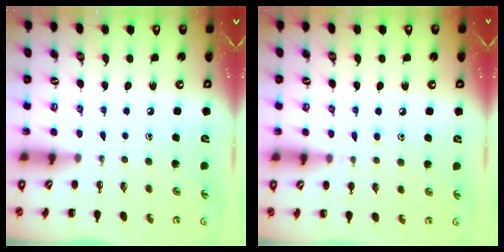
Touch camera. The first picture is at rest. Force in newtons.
{"total": 6.8, "press": 6.4, "slide": 2.3}